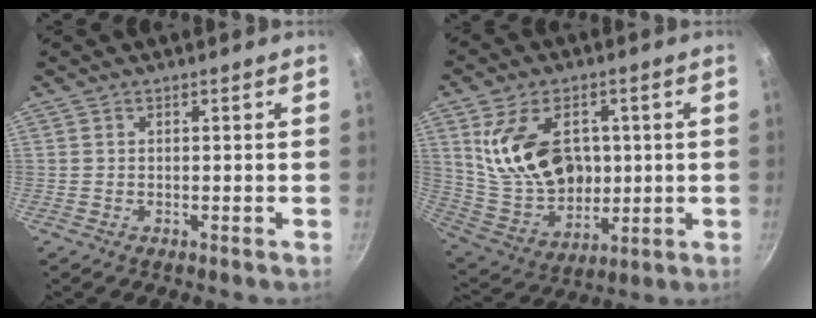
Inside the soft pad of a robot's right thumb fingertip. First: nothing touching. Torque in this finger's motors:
{"motor_torque": [-0.50, 1.20, 1.51, 0.08, 0.49]}